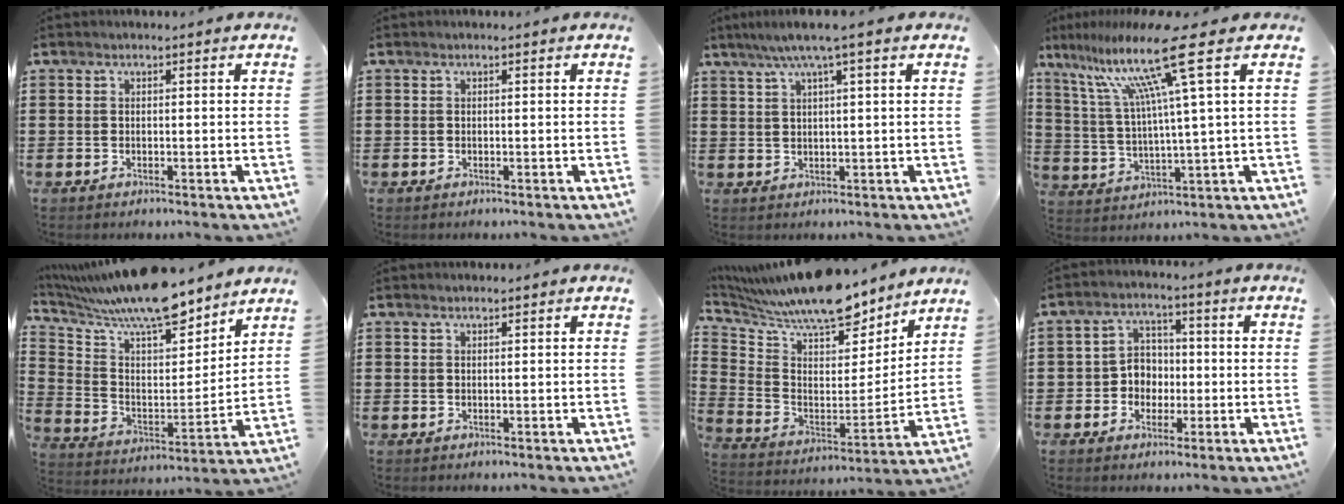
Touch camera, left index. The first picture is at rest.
{"total": 0.0}
{"total": 4.2, "force": [2.4, -0.2, 3.5], "torque": [-0.072, 0.004, 0.040]}
{"total": 14.0, "force": [7.0, -0.6, 12.1], "torque": [-0.249, -0.022, 0.101]}
{"total": 10.7, "force": [9.2, 2.1, 5.0], "torque": [-0.127, -0.061, 0.157]}
{"total": 0.6, "force": [0.6, 0.0, 0.3], "torque": [-0.006, -0.001, 0.011]}
{"total": 11.4, "force": [10.0, 2.6, 4.6], "torque": [-0.117, -0.073, 0.171]}
{"total": 4.6, "force": [-0.9, 4.2, 1.8], "torque": [-0.046, 0.013, -0.020]}